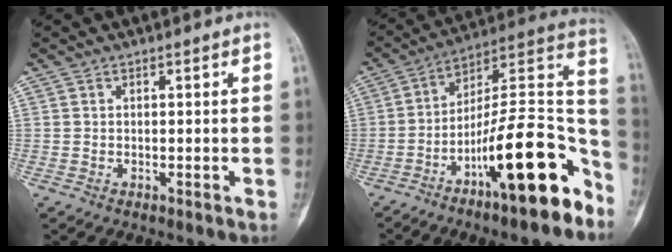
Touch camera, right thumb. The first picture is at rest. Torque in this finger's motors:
{"motor_torque": [0.78, 0.59, 1.68, -1.08, 0.18]}